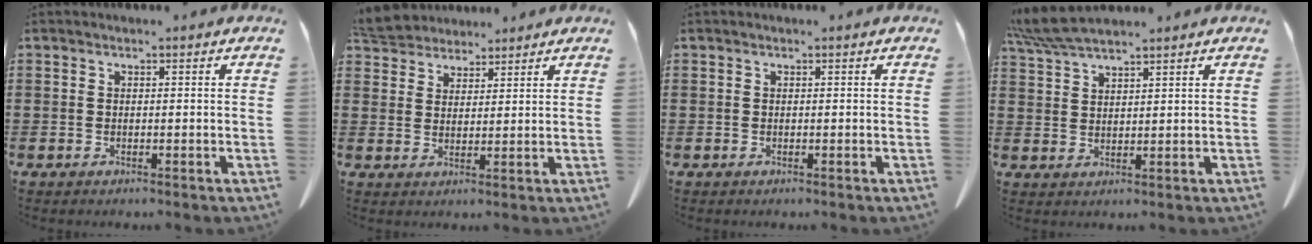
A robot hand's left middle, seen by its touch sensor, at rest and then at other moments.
{"total": 5.5, "force": [5.2, 1.7, 0.9], "torque": [-0.038, -0.011, 0.098]}
{"total": 0.0}
{"total": 5.3, "force": [4.6, 0.5, 2.5], "torque": [-0.062, -0.009, 0.088]}